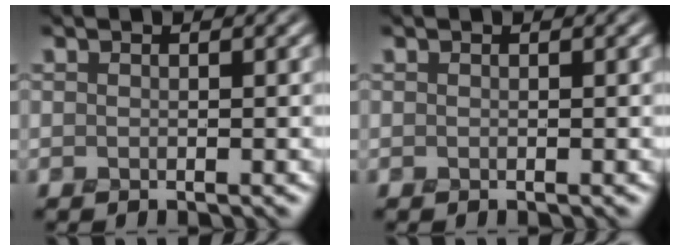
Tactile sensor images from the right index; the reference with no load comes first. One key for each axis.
{"total": 0.0}